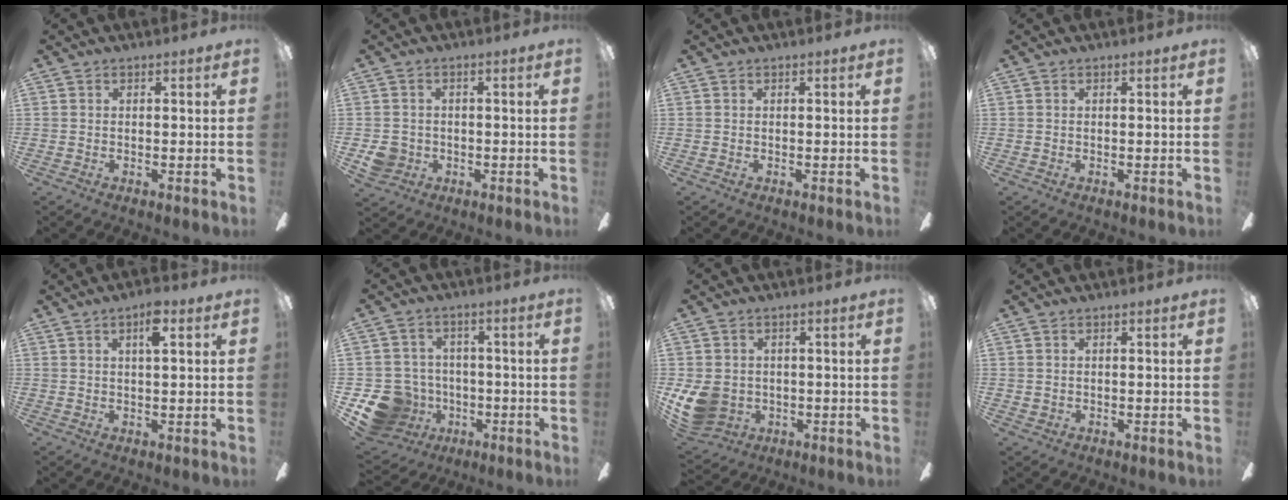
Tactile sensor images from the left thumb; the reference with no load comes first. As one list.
[{"total": 4.5, "force": [-0.9, 4.2, 1.3], "torque": [-0.015, 0.005, -0.017]}, {"total": 0.0}, {"total": 0.0}, {"total": 4.6, "force": [2.5, 1.1, 3.7], "torque": [-0.065, -0.001, 0.037]}, {"total": 12.4, "force": [-4.8, 10.6, 4.2], "torque": [-0.119, 0.028, -0.079]}, {"total": 9.1, "force": [-1.1, 8.1, 4.0], "torque": [-0.097, 0.006, -0.015]}, {"total": 0.8, "force": [0.3, 0.7, 0.1], "torque": [-0.002, 0.004, 0.005]}]